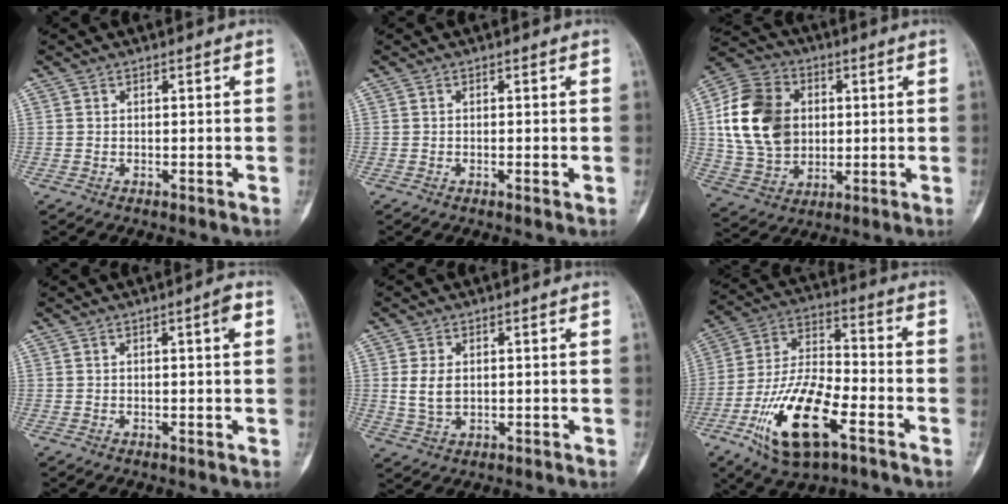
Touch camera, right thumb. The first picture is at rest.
{"total": 1.0, "force": [-0.2, 0.2, 0.9], "torque": [-0.014, -0.002, -0.003]}
{"total": 17.6, "force": [2.4, 13.5, 11.0], "torque": [-0.185, 0.006, 0.046]}
{"total": 3.0, "force": [0.7, 0.4, 2.9], "torque": [-0.041, 0.003, 0.008]}
{"total": 3.3, "force": [0.5, 2.1, 2.5], "torque": [-0.045, -0.003, 0.014]}
{"total": 18.4, "force": [-8.3, 7.5, 14.7], "torque": [-0.278, 0.042, -0.146]}